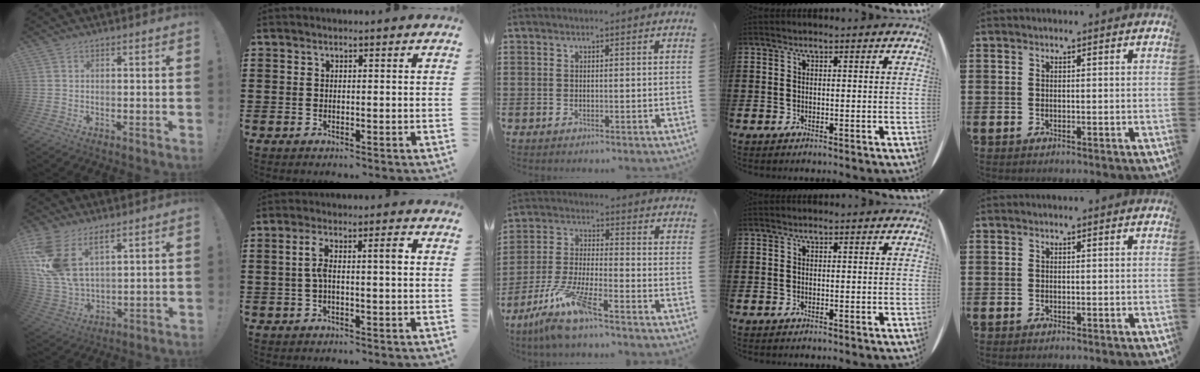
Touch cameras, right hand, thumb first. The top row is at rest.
{"thumb": {"total": 14.0, "force": [7.7, 7.8, 8.8], "torque": [-0.194, -0.039, 0.149]}, "index": {"total": 4.6, "force": [0.2, 1.0, 4.5], "torque": [-0.085, 0.008, -0.002]}, "middle": {"total": 9.2, "force": [-7.1, 0.6, 5.9], "torque": [-0.129, -0.007, -0.141]}}